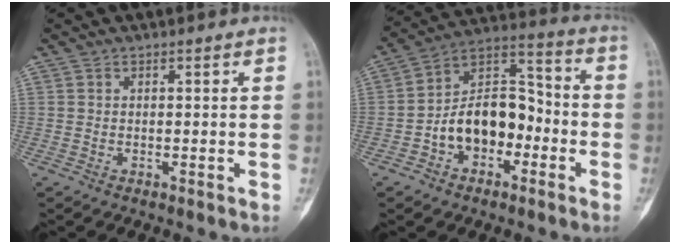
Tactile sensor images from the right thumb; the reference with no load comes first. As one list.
[{"total": 14.3, "force": [-4.2, 9.5, 9.9], "torque": [-0.131, 0.059, -0.078]}]